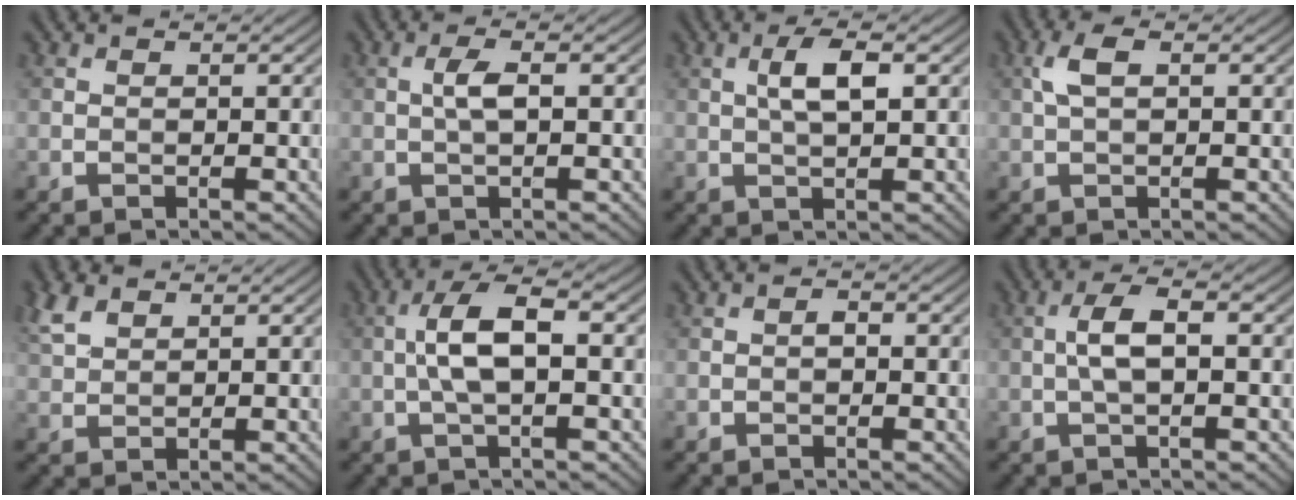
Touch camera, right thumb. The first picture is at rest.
{"total": 2.6, "force": [0.2, 0.6, 2.6], "torque": [-0.054, 0.008, 0.000]}
{"total": 4.1, "force": [0.9, 1.0, 3.8], "torque": [-0.078, 0.005, 0.016]}
{"total": 2.9, "force": [0.7, 1.1, 2.6], "torque": [-0.062, 0.009, 0.012]}
{"total": 4.0, "force": [2.6, 2.1, 2.2], "torque": [-0.062, 0.009, 0.057]}
{"total": 5.9, "force": [-0.1, 1.7, 5.7], "torque": [-0.117, 0.015, -0.011]}
{"total": 0.7, "force": [-0.2, 0.4, 0.6], "torque": [-0.010, 0.004, -0.005]}
{"total": 3.9, "force": [-0.1, 1.1, 3.8], "torque": [-0.078, 0.012, -0.006]}